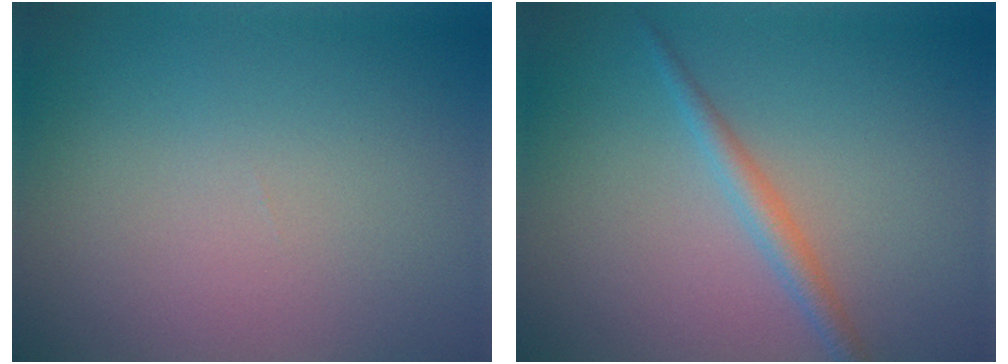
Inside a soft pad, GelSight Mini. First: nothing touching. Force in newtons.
{"total": 1.8, "press": 1.8, "slide": 0.1}